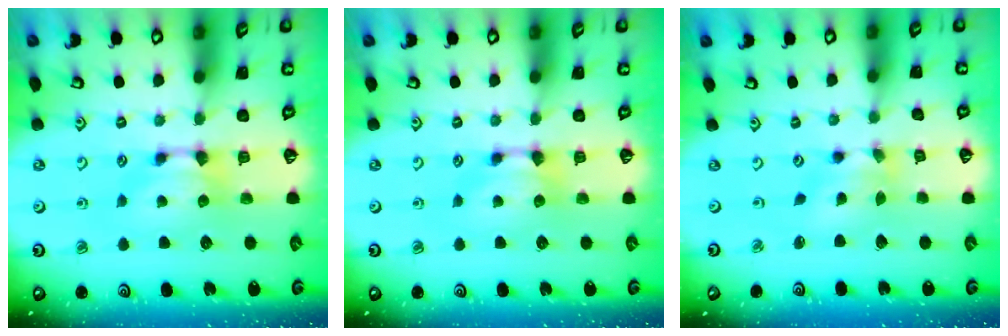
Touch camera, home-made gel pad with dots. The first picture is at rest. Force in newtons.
{"total": 0.0}
{"total": 1.8, "press": 1.1, "slide": 1.4}